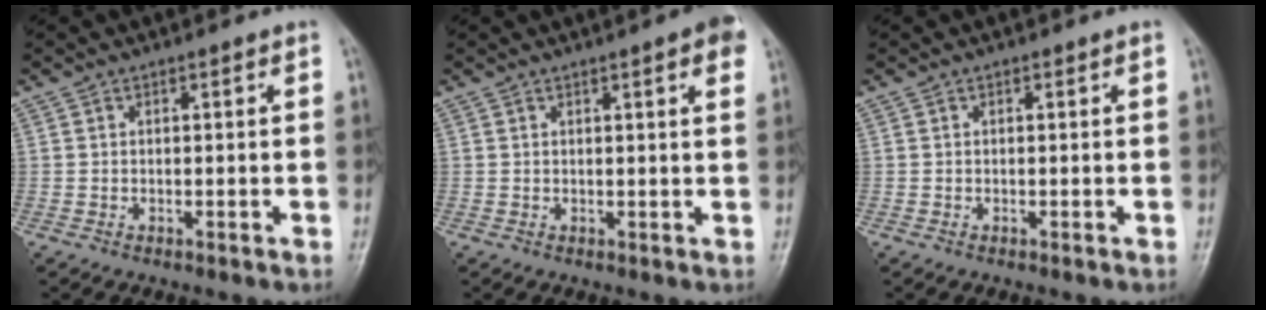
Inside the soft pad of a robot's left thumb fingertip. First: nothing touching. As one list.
[{"total": 4.5, "force": [2.2, 0.7, 3.9], "torque": [-0.039, -0.001, 0.020]}, {"total": 0.0}]